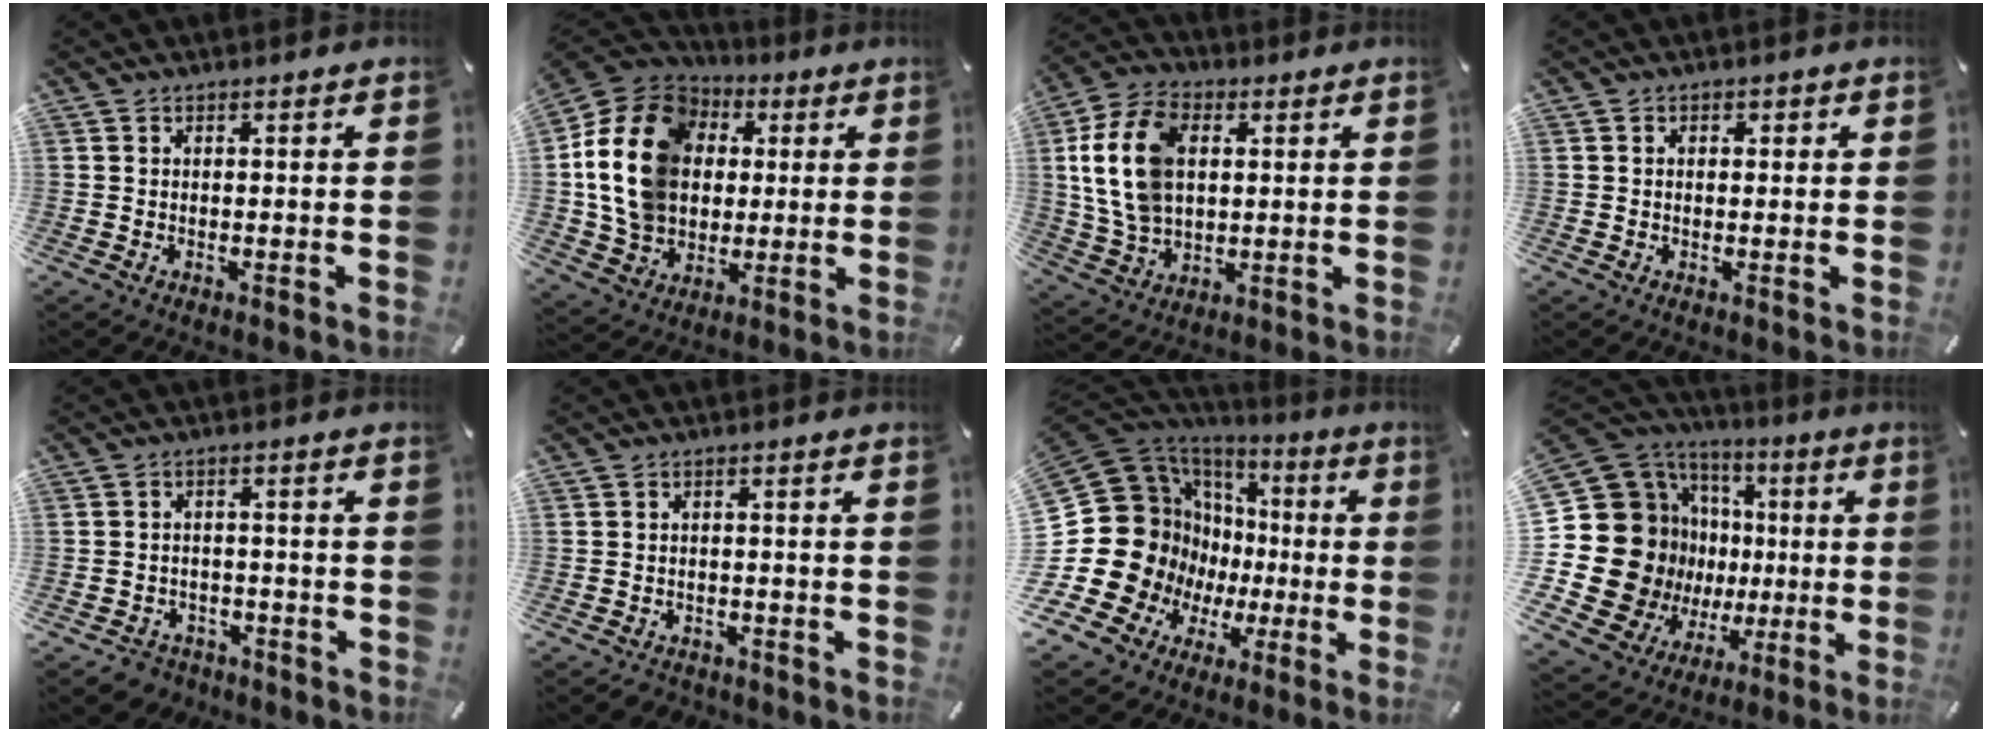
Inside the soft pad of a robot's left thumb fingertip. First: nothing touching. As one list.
[{"total": 18.8, "force": [2.0, 15.7, 10.2], "torque": [-0.236, -0.001, 0.036]}, {"total": 15.0, "force": [2.7, 10.6, 10.3], "torque": [-0.249, 0.012, 0.048]}, {"total": 1.3, "force": [0.1, 1.1, 0.7], "torque": [-0.006, 0.004, -0.003]}, {"total": 4.2, "force": [-2.9, 2.9, 0.9], "torque": [-0.019, 0.016, -0.056]}, {"total": 2.4, "force": [-1.9, 1.4, 0.4], "torque": [-0.005, 0.012, -0.041]}, {"total": 23.5, "force": [1.9, 19.8, 12.5], "torque": [-0.265, -0.052, 0.087]}, {"total": 25.6, "force": [0.4, 20.7, 15.0], "torque": [-0.310, -0.046, 0.061]}]